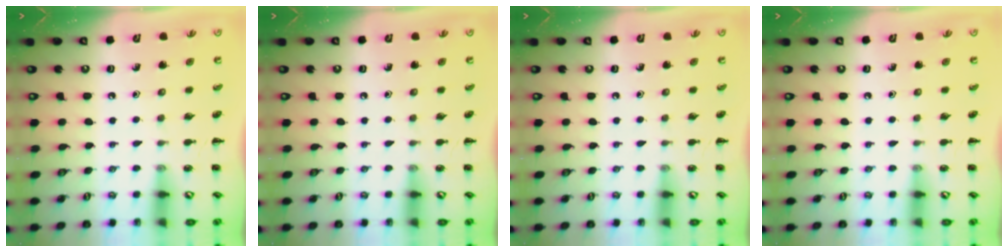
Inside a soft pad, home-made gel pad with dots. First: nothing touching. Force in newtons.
{"total": 0.0}
{"total": 0.0}
{"total": 0.0}